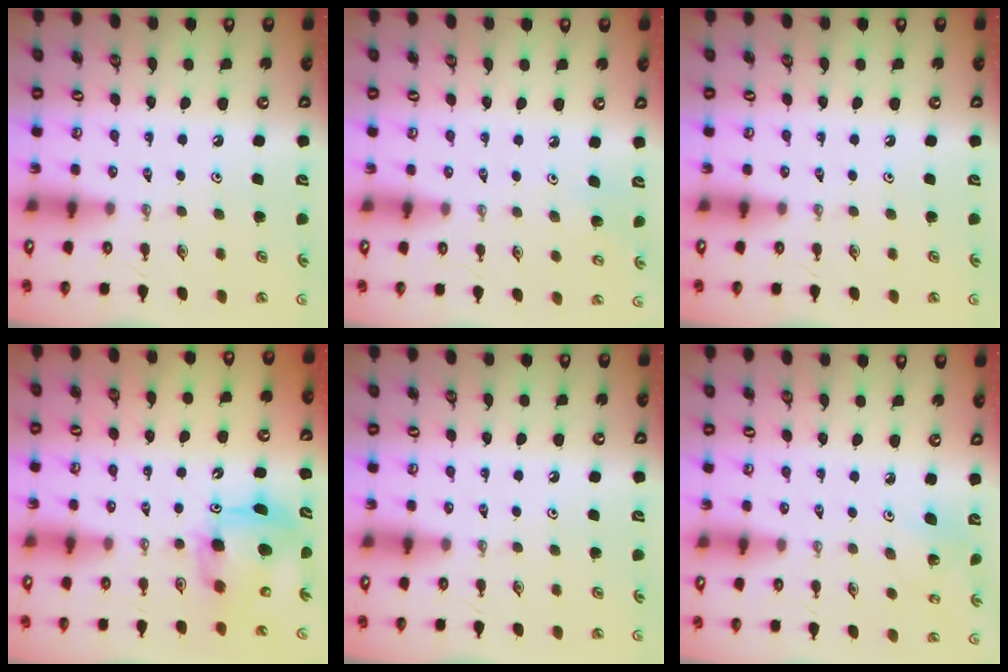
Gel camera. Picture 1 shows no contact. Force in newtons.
{"total": 4.9, "press": 4.9, "slide": 0.3}
{"total": 0.0}
{"total": 9.1, "press": 9.1, "slide": 0.5}
{"total": 0.0}
{"total": 3.2, "press": 3.2, "slide": 0.2}